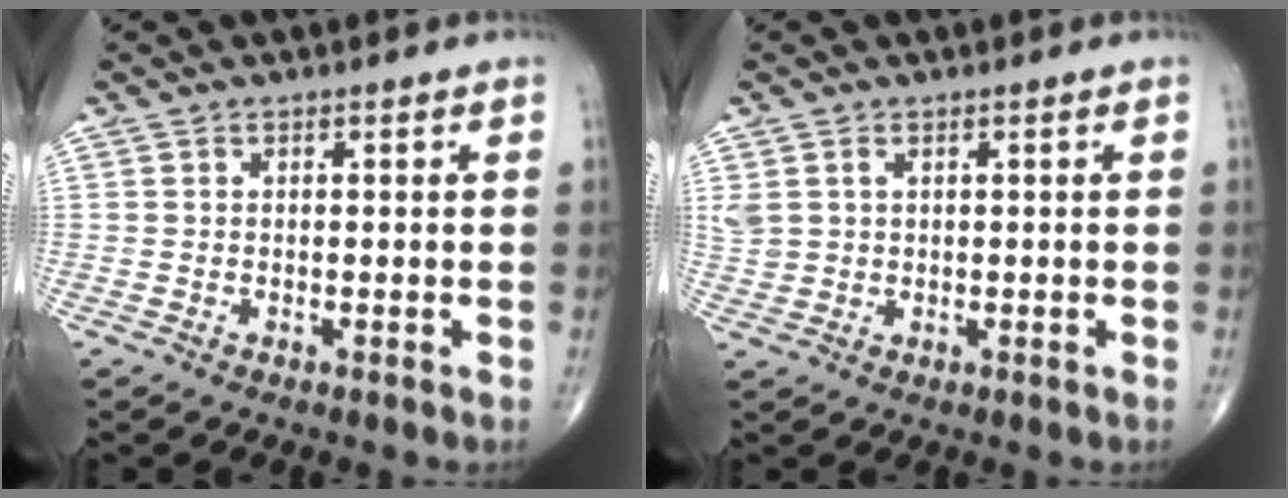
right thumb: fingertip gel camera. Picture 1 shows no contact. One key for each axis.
{"total": 3.7, "fx": 1.3, "fy": 2.7, "fz": 2.2, "tx": -0.057, "ty": 0.007, "tz": 0.037}